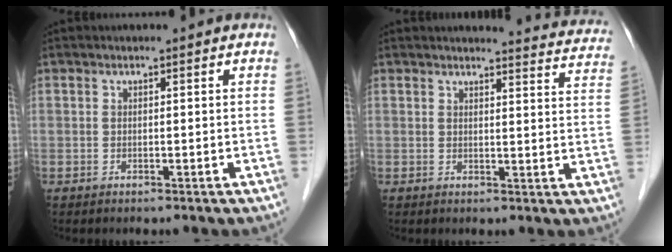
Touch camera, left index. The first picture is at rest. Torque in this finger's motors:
{"motor_torque": [-0.57, -1.28, 0.17, 0.01]}